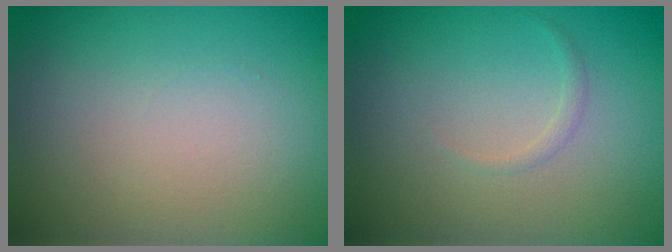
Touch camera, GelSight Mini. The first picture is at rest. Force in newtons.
{"total": 0.5, "press": 0.5, "slide": 0.0}